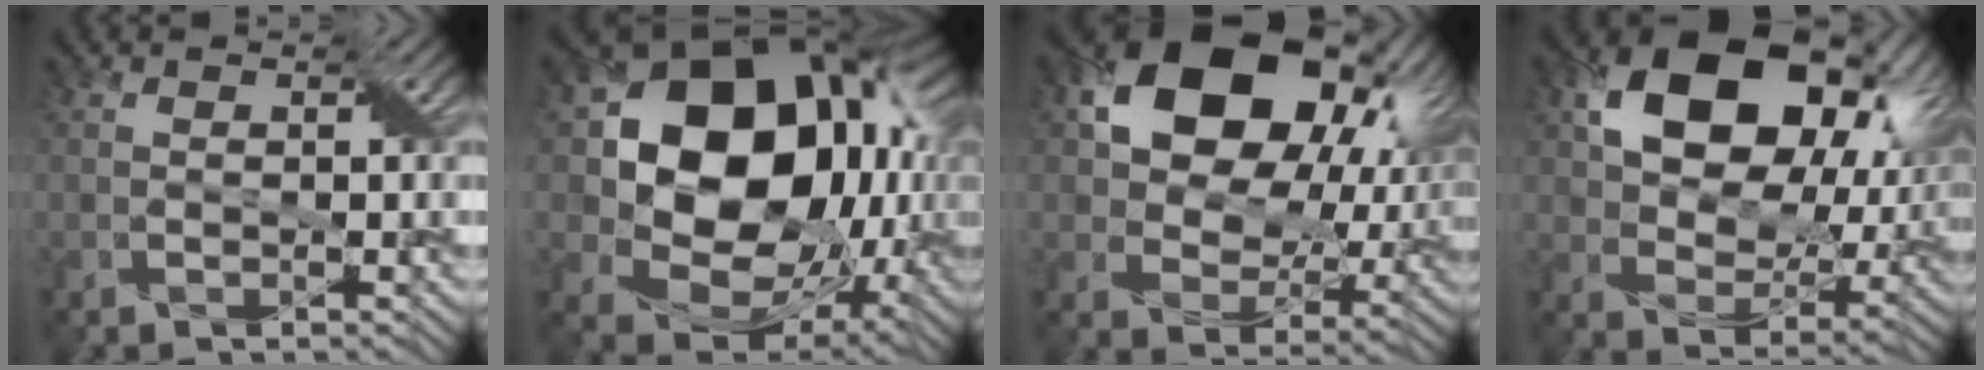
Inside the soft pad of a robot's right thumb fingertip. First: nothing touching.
{"total": 17.4, "force": [2.3, 13.6, 10.6], "torque": [-0.188, -0.027, 0.056]}
{"total": 17.6, "force": [6.8, 12.0, 10.9], "torque": [-0.194, 0.028, 0.126]}
{"total": 15.9, "force": [6.0, 10.4, 10.5], "torque": [-0.177, -0.001, 0.115]}